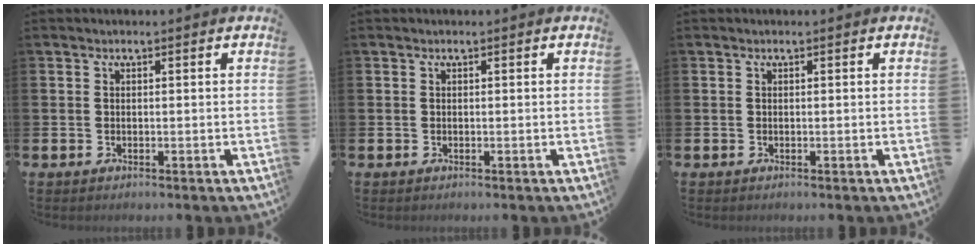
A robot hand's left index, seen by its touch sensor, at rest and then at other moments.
{"total": 0.0}
{"total": 0.0}